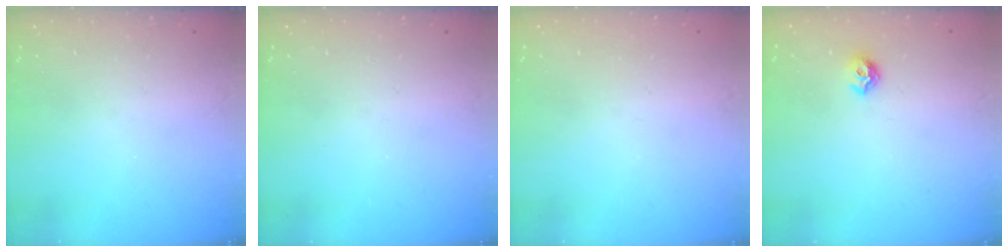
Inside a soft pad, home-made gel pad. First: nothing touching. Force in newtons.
{"total": 0.0}
{"total": 0.7, "press": 0.7, "slide": 0.1}
{"total": 6.9, "press": 6.8, "slide": 0.9}